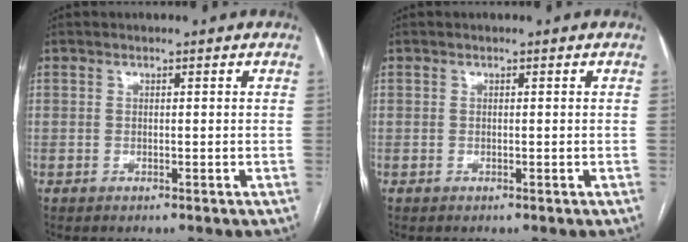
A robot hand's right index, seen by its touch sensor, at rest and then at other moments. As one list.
[{"total": 0.0}]